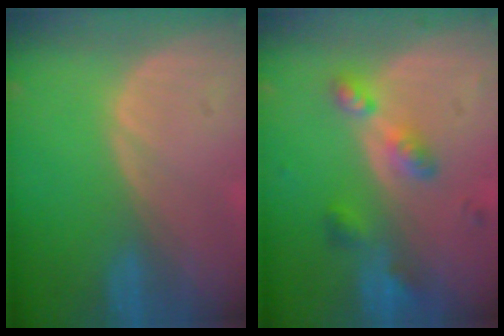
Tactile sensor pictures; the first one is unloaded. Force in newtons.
{"total": 5.3, "press": 5.2, "slide": 0.9}